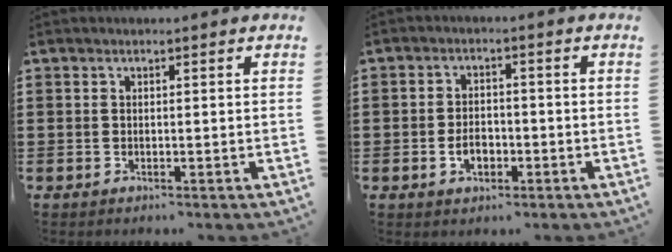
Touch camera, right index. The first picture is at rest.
{"total": 3.3, "force": [-1.1, 2.3, 2.2], "torque": [-0.034, 0.001, -0.022]}